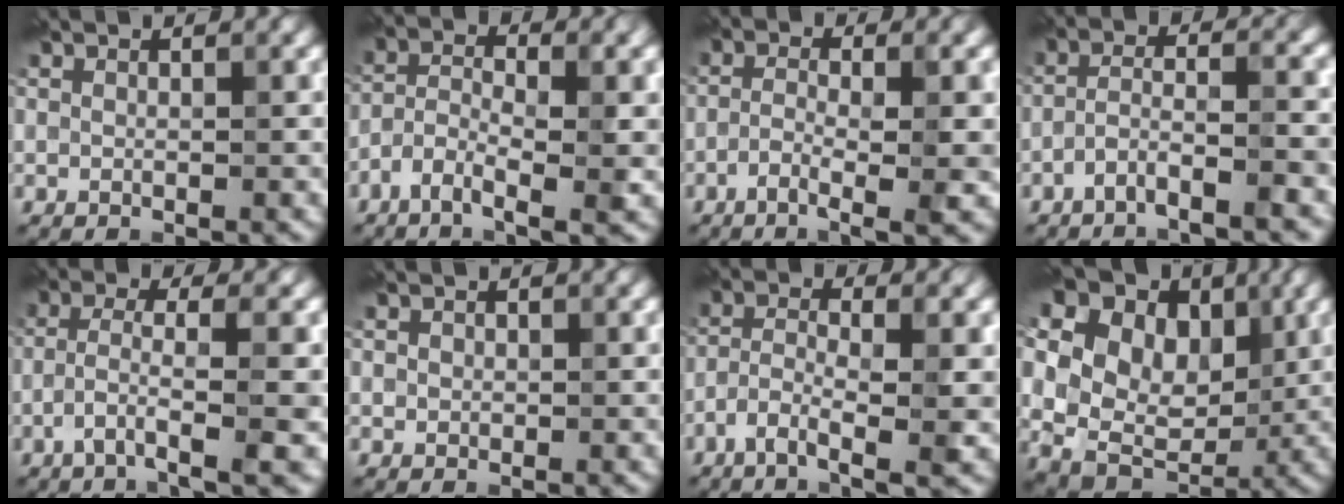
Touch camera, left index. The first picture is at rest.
{"total": 4.6, "force": [-2.1, 1.2, 3.9], "torque": [-0.084, 0.000, -0.048]}
{"total": 4.8, "force": [-1.7, 0.8, 4.4], "torque": [-0.079, 0.000, -0.034]}
{"total": 3.7, "force": [-2.6, 0.2, 2.7], "torque": [-0.055, 0.009, -0.058]}
{"total": 4.6, "force": [-1.6, 0.6, 4.2], "torque": [-0.083, 0.008, -0.037]}
{"total": 0.8, "force": [0.1, 0.7, 0.3], "torque": [0.000, -0.003, 0.001]}
{"total": 4.7, "force": [-2.0, 0.9, 4.2], "torque": [-0.087, 0.002, -0.045]}
{"total": 19.6, "force": [7.2, 14.9, 10.4], "torque": [-0.234, 0.041, 0.115]}